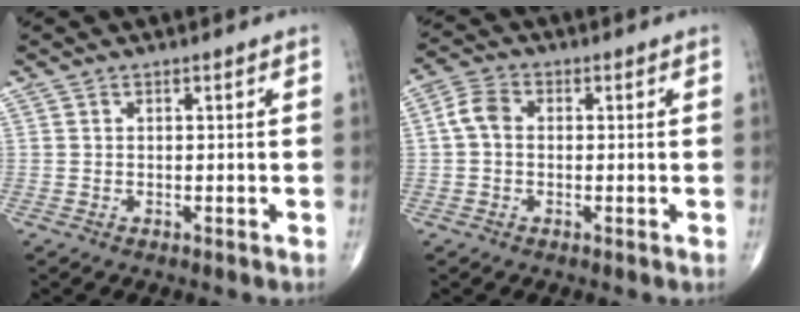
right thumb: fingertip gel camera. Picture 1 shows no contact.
{"total": 4.5, "force": [0.0, 3.3, 3.0], "torque": [-0.056, 0.014, -0.008]}